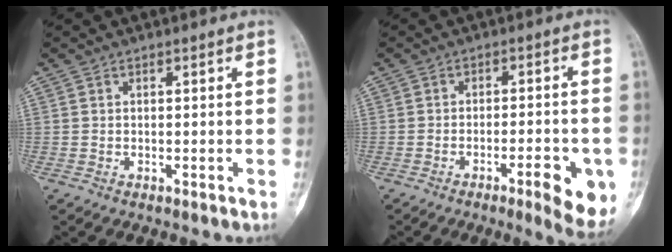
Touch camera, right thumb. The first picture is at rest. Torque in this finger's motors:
{"motor_torque": [-0.35, 0.44, 0.34, 0.37, 0.03]}